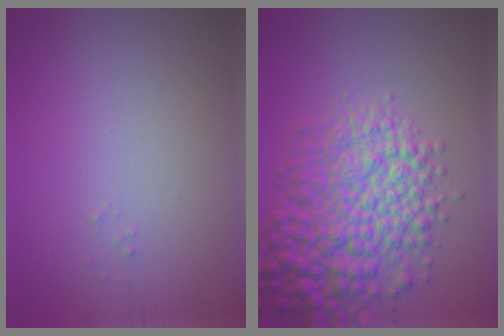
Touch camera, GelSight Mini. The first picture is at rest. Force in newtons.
{"total": 9.0, "press": 9.0, "slide": 0.2}